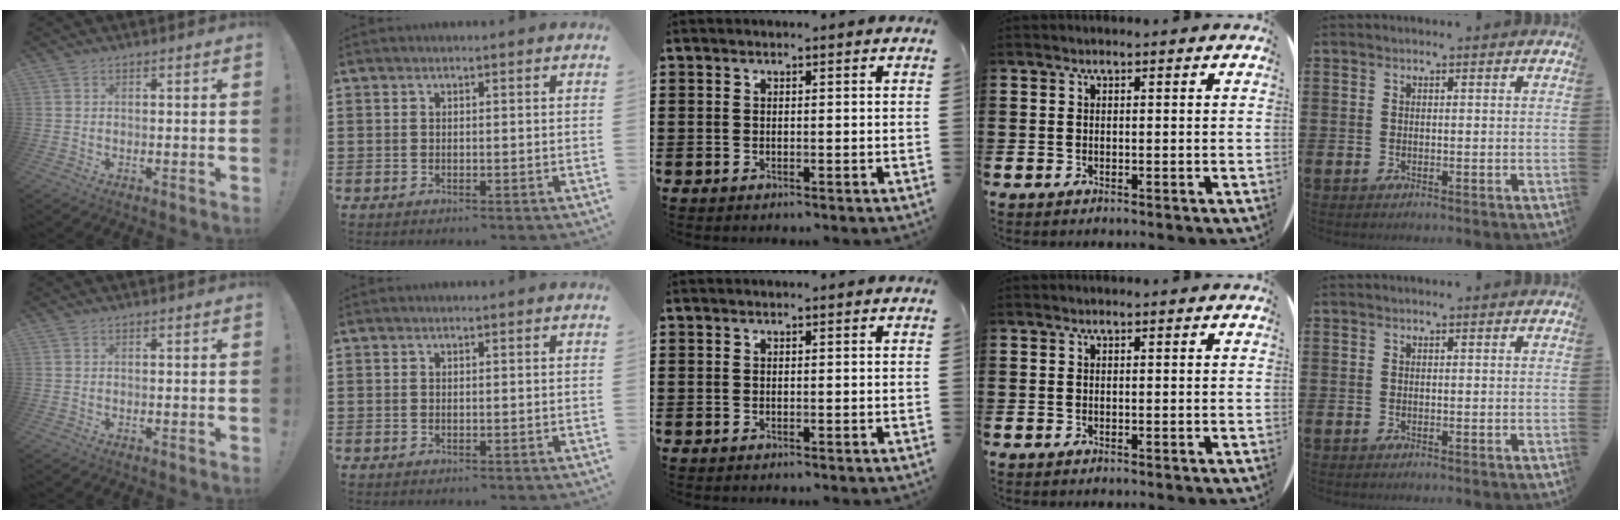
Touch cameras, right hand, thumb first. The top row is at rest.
{}